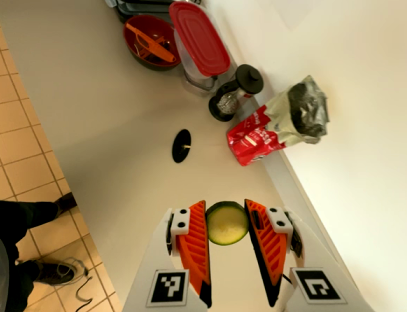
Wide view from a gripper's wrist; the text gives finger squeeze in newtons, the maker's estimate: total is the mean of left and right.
{"total": 9.2, "left": 9.5, "right": 9.0}